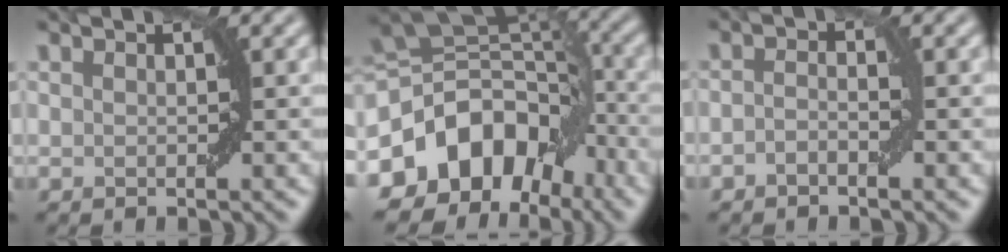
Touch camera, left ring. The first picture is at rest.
{"total": 12.3, "force": [-5.3, 8.8, 6.9], "torque": [-0.130, 0.010, -0.098]}
{"total": 1.1, "force": [-0.7, 0.4, 0.8], "torque": [-0.017, 0.004, -0.015]}